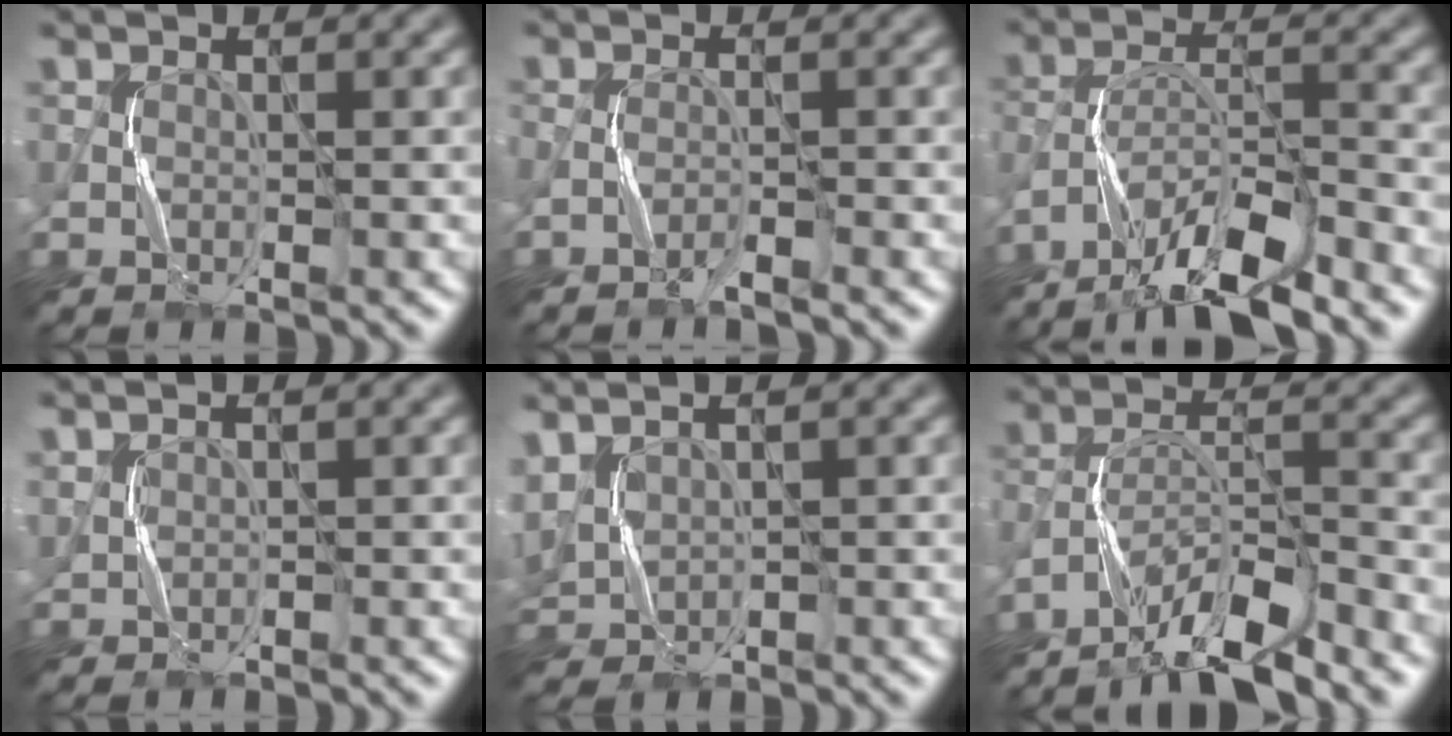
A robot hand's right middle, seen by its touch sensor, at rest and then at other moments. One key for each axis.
{"total": 1.4, "fx": -0.9, "fy": 0.1, "fz": 1.1, "tx": -0.024, "ty": 0.003, "tz": -0.024}
{"total": 9.4, "fx": -7.5, "fy": 1.9, "fz": 5.5, "tx": -0.099, "ty": 0.007, "tz": -0.136}
{"total": 1.0, "fx": 0.5, "fy": 0.6, "fz": 0.5, "tx": -0.009, "ty": 0.004, "tz": 0.012}
{"total": 3.7, "fx": 1.2, "fy": 2.4, "fz": 2.6, "tx": -0.070, "ty": 0.007, "tz": 0.028}
{"total": 7.9, "fx": -6.5, "fy": 1.3, "fz": 4.4, "tx": -0.075, "ty": 0.005, "tz": -0.121}